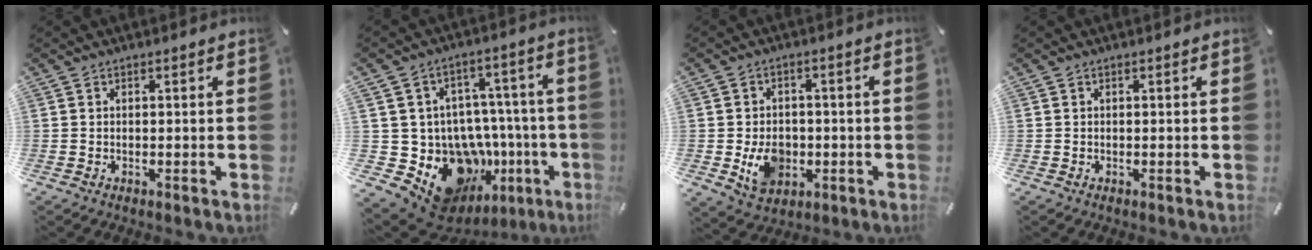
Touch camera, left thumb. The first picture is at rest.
{"total": 18.3, "force": [-8.1, 13.1, 9.9], "torque": [-0.148, 0.026, -0.101]}
{"total": 8.8, "force": [-1.8, 7.0, 5.0], "torque": [-0.086, 0.006, -0.029]}
{"total": 0.0}